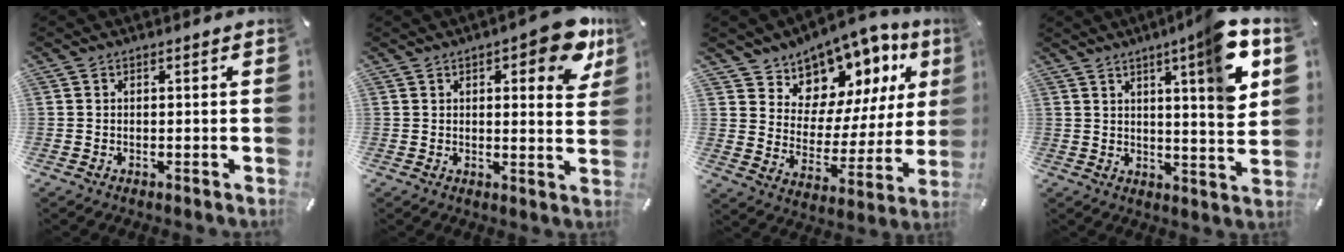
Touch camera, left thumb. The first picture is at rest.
{"total": 10.6, "force": [5.8, 3.8, 8.0], "torque": [-0.090, -0.034, 0.092]}
{"total": 10.0, "force": [7.8, 6.2, -0.2], "torque": [0.003, -0.109, 0.137]}
{"total": 13.2, "force": [6.8, 1.7, 11.1], "torque": [-0.150, -0.039, 0.101]}